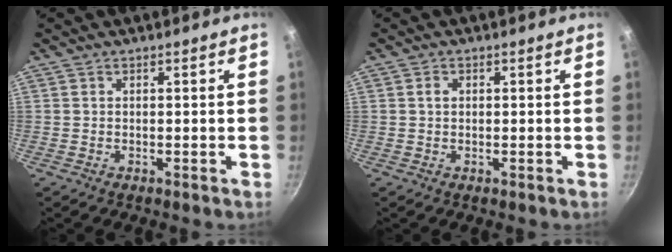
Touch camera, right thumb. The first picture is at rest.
{"total": 1.5, "force": [0.4, 1.1, 0.9], "torque": [-0.012, 0.005, 0.005]}